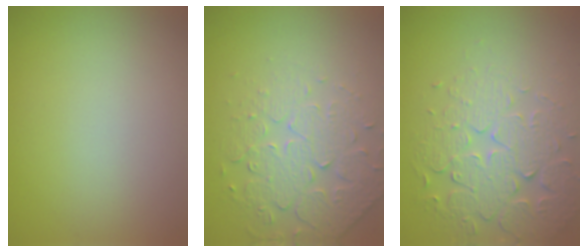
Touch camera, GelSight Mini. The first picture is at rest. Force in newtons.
{"total": 4.8, "press": 3.7, "slide": 3.0}
{"total": 5.2, "press": 4.4, "slide": 2.7}